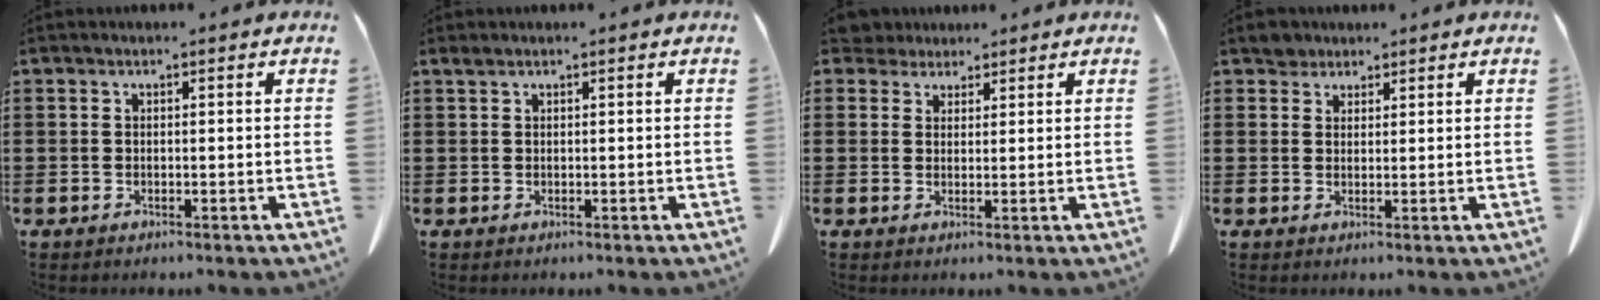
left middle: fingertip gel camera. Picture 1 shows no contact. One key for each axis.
{"total": 0.5, "fx": 0.4, "fy": 0.2, "fz": 0.2, "tx": -0.007, "ty": 0.001, "tz": 0.008}
{"total": 2.9, "fx": 2.6, "fy": 1.3, "fz": 0.3, "tx": -0.008, "ty": 0.001, "tz": 0.048}
{"total": 2.4, "fx": 2.1, "fy": 1.2, "fz": 0.1, "tx": -0.001, "ty": 0.003, "tz": 0.040}